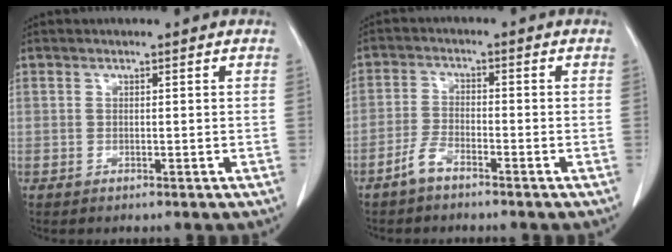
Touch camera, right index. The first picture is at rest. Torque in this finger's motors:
{"motor_torque": [-0.06, -0.11, -0.05, -0.01]}